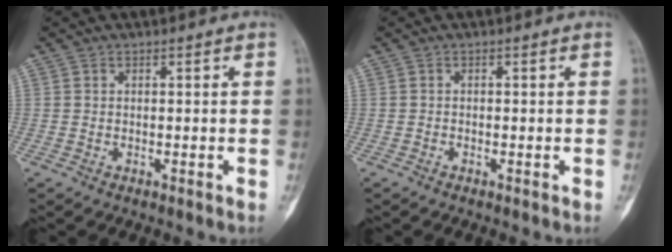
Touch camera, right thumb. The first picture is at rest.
{"total": 0.0}